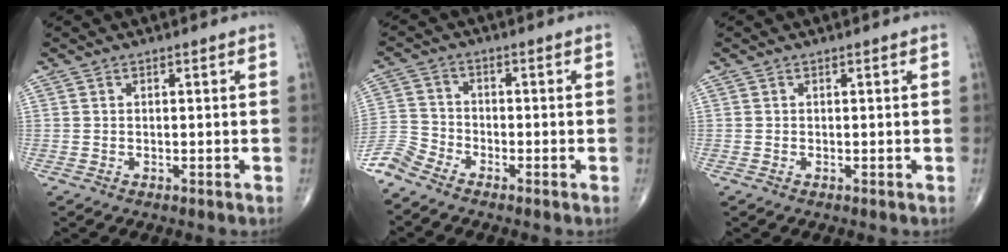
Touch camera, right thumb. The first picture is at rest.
{"total": 5.0, "force": [-4.5, 1.7, 1.4], "torque": [-0.031, 0.003, -0.104]}
{"total": 0.0}